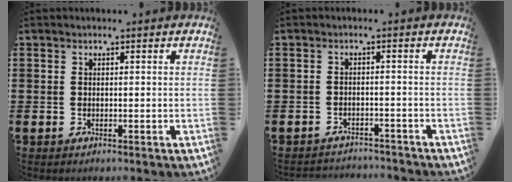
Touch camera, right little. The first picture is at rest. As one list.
[{"total": 1.7, "force": [-1.6, -0.1, -0.5], "torque": [0.004, 0.000, -0.036]}]